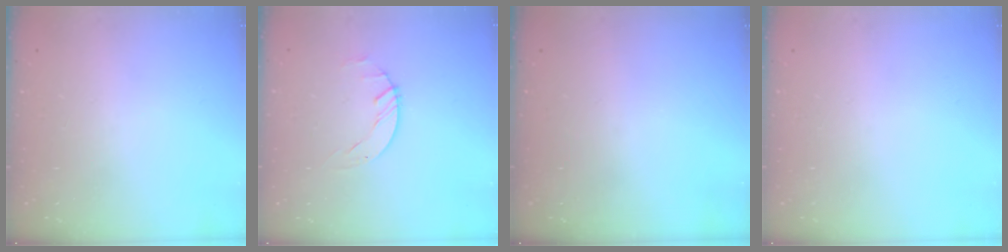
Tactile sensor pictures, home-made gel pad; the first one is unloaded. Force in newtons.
{"total": 0.6, "press": 0.6, "slide": 0.1}
{"total": 0.0}
{"total": 0.0}